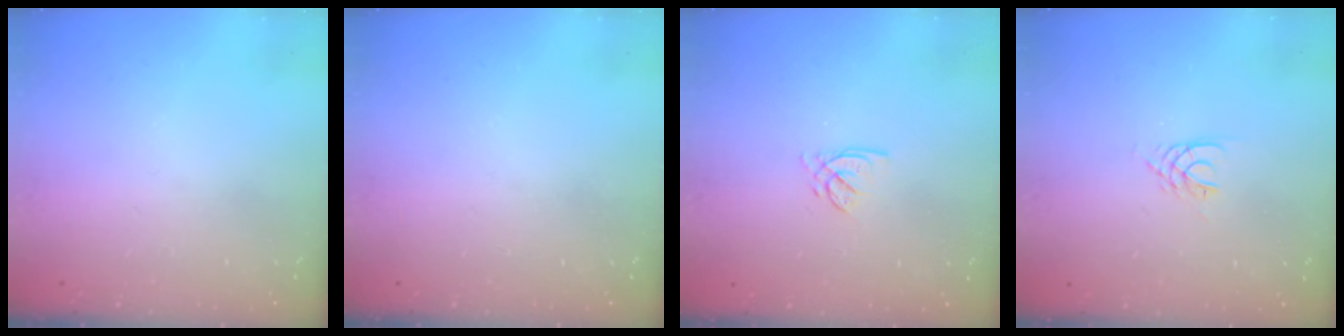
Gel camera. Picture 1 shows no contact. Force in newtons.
{"total": 0.0}
{"total": 2.2, "press": 2.2, "slide": 0.3}
{"total": 3.0, "press": 2.9, "slide": 0.4}